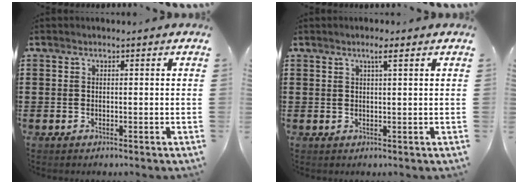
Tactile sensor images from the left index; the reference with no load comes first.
{"total": 2.1, "force": [1.1, 0.1, 1.8], "torque": [-0.037, 0.001, 0.019]}